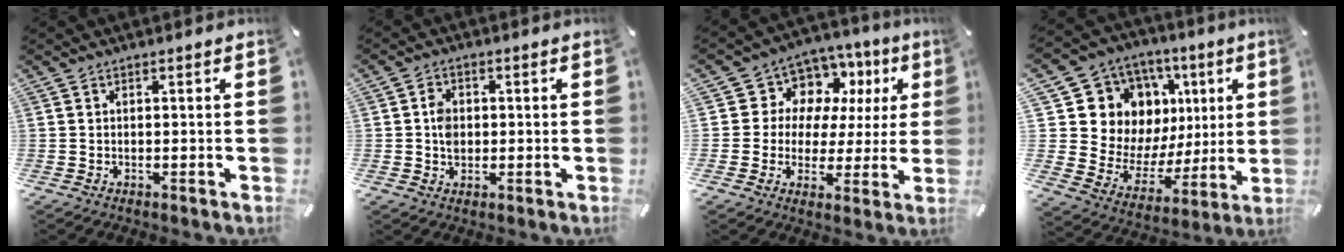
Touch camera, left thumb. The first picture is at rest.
{"total": 4.3, "force": [-0.1, 3.5, 2.5], "torque": [-0.039, 0.006, -0.004]}
{"total": 9.3, "force": [3.9, 8.2, 2.0], "torque": [-0.047, -0.035, 0.077]}
{"total": 13.9, "force": [5.8, 12.2, 3.5], "torque": [-0.059, -0.063, 0.132]}